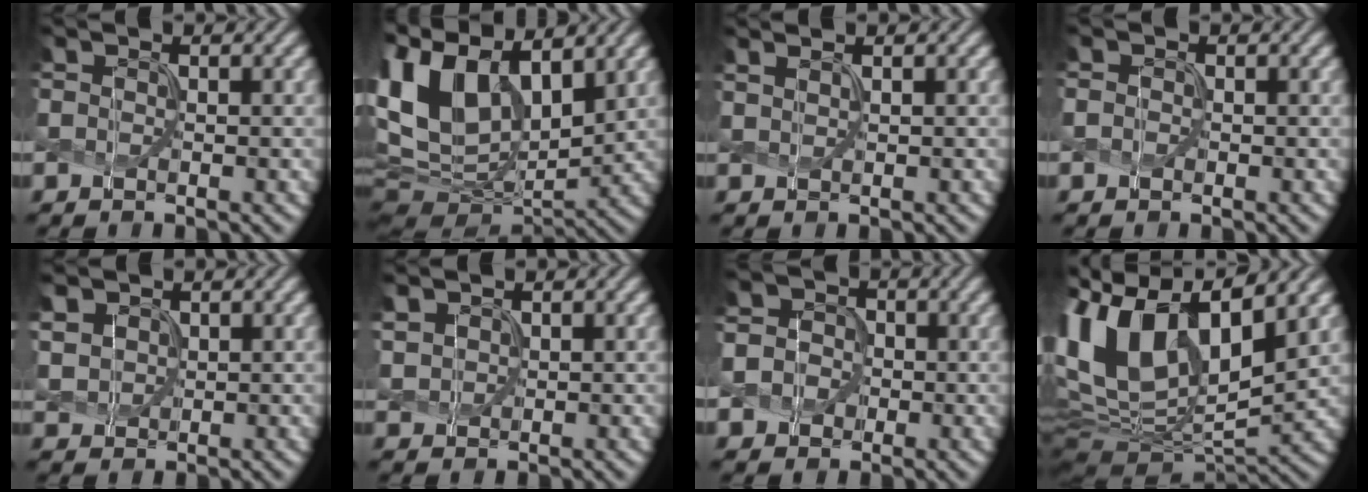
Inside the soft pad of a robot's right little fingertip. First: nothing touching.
{"total": 13.9, "force": [5.6, 7.9, 10.0], "torque": [-0.219, 0.022, 0.099]}
{"total": 2.1, "force": [1.4, 0.7, 1.3], "torque": [-0.019, 0.006, 0.007]}
{"total": 0.6, "force": [-0.2, 0.5, 0.3], "torque": [-0.007, -0.001, -0.006]}
{"total": 2.8, "force": [1.6, 1.9, 1.2], "torque": [-0.046, 0.000, 0.039]}
{"total": 1.8, "force": [1.3, 1.1, 0.7], "torque": [-0.027, 0.004, 0.033]}
{"total": 3.9, "force": [-0.3, 3.5, 1.5], "torque": [-0.004, 0.019, -0.027]}
{"total": 14.4, "force": [3.1, 8.0, 11.6], "torque": [-0.241, 0.018, 0.059]}